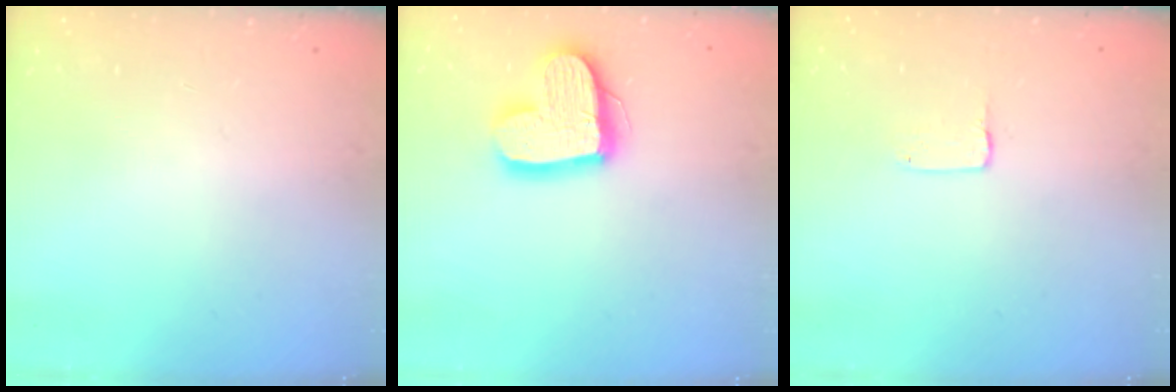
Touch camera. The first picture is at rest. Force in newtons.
{"total": 16.0, "press": 16.0, "slide": 1.5}
{"total": 2.0, "press": 2.0, "slide": 0.2}